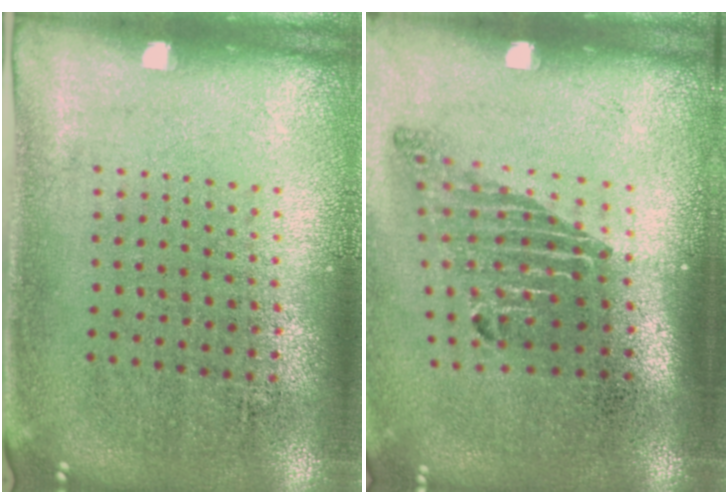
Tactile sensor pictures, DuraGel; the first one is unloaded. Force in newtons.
{"total": 1.8, "press": 1.2, "slide": 1.3}